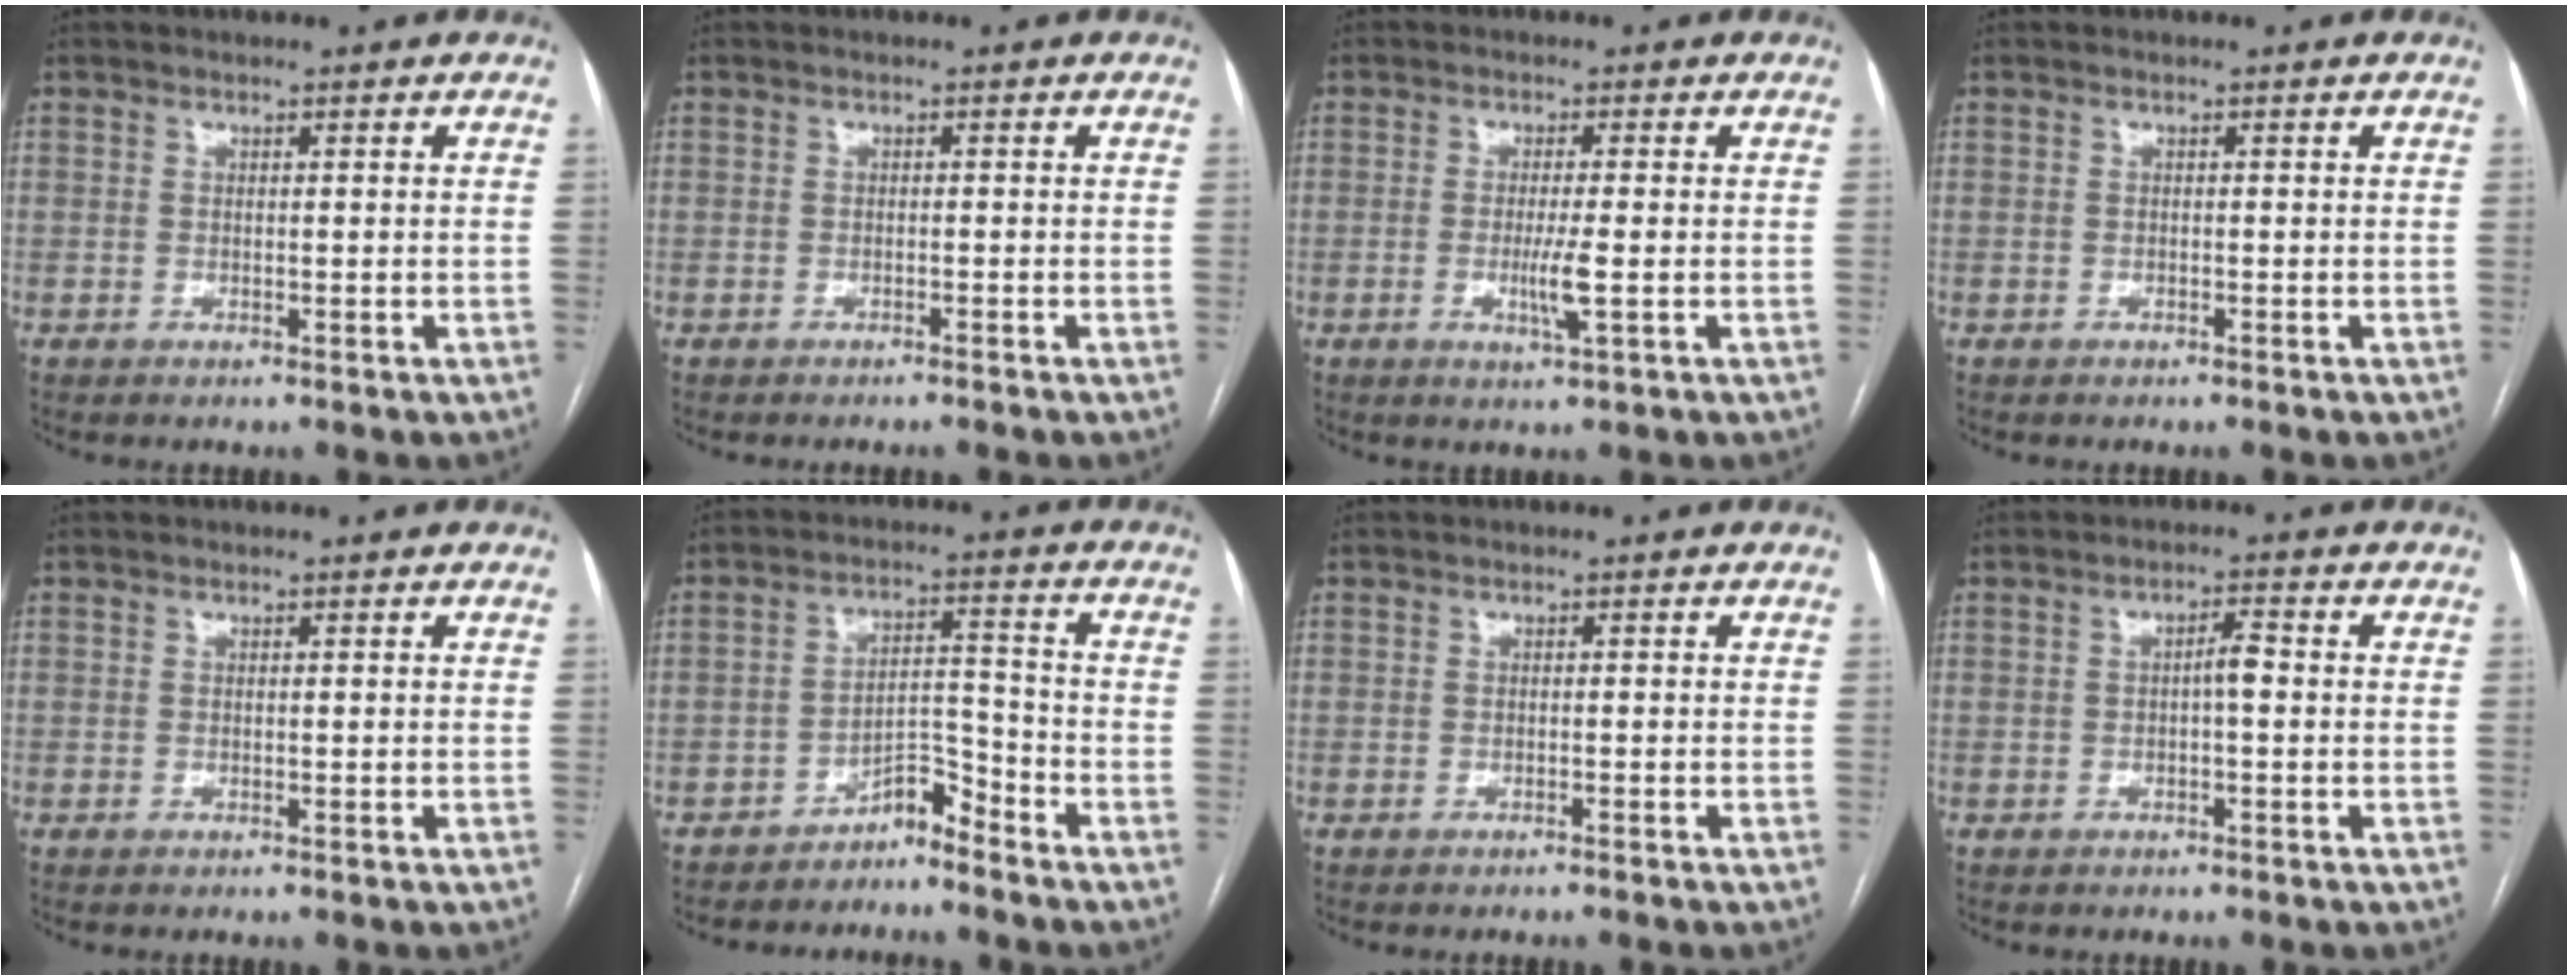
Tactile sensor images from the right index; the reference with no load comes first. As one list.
[{"total": 1.3, "force": [-1.2, -0.4, 0.5], "torque": [-0.009, 0.003, -0.017]}, {"total": 3.9, "force": [-0.8, -0.2, 3.8], "torque": [-0.074, -0.010, -0.015]}, {"total": 0.0}, {"total": 0.0}, {"total": 4.3, "force": [-4.0, 0.9, 1.3], "torque": [-0.010, 0.011, -0.072]}, {"total": 0.8, "force": [-0.7, -0.2, 0.3], "torque": [-0.007, 0.001, -0.012]}, {"total": 2.4, "force": [-0.2, 0.4, 2.3], "torque": [-0.037, 0.005, -0.005]}]